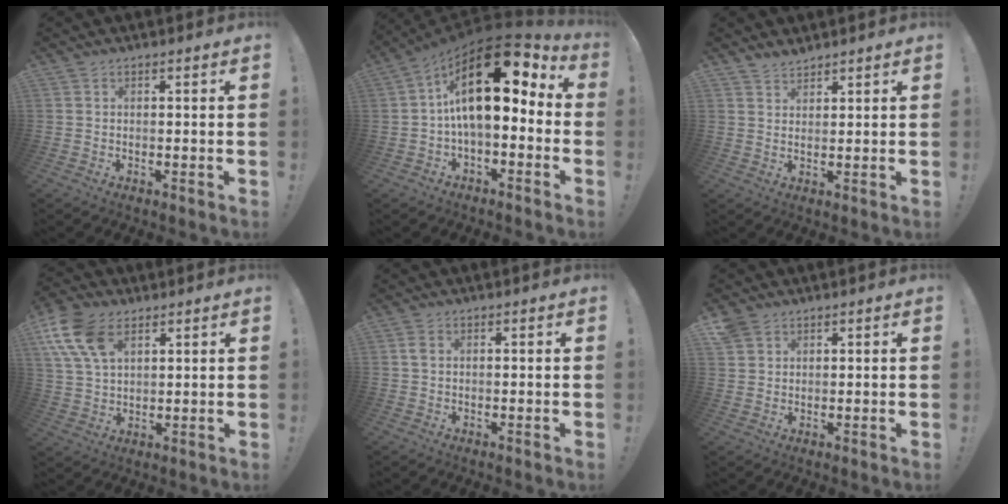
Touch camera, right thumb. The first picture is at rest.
{"total": 20.8, "force": [5.5, 9.0, 17.9], "torque": [-0.306, -0.029, 0.100]}
{"total": 2.9, "force": [2.7, 0.7, 0.6], "torque": [-0.004, -0.022, 0.049]}
{"total": 13.9, "force": [6.6, 8.7, 8.6], "torque": [-0.173, -0.022, 0.127]}
{"total": 1.6, "force": [0.6, 0.9, 1.2], "torque": [-0.024, 0.004, 0.009]}
{"total": 3.4, "force": [2.4, 2.2, 1.0], "torque": [-0.027, -0.006, 0.048]}